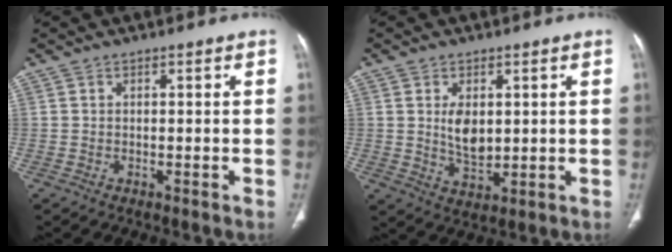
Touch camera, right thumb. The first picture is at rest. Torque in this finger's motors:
{"motor_torque": [1.30, 1.27, 0.80, -0.58, 0.04]}